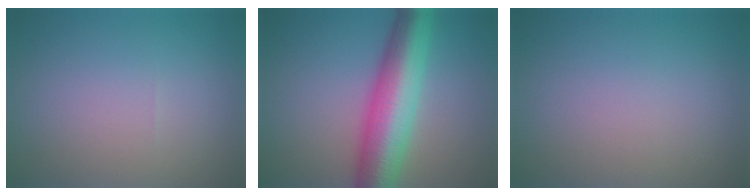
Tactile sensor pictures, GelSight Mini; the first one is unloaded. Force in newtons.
{"total": 9.6, "press": 9.6, "slide": 0.2}
{"total": 0.0}